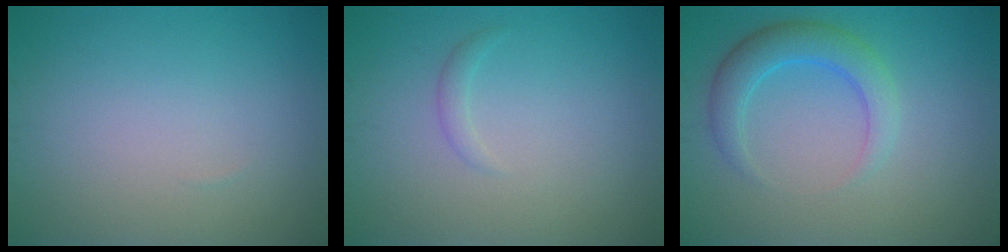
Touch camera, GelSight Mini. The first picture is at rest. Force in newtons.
{"total": 0.9, "press": 0.9, "slide": 0.0}
{"total": 3.6, "press": 3.6, "slide": 0.2}